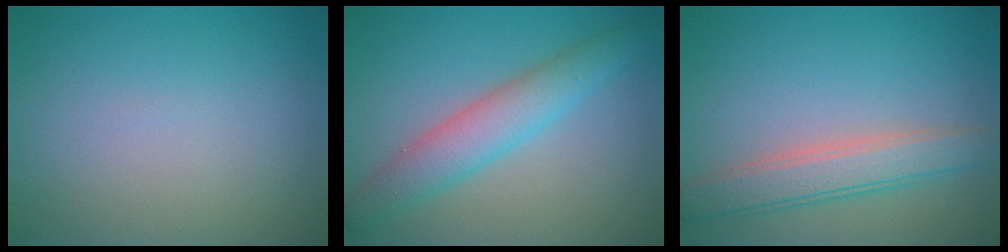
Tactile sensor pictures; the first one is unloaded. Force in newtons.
{"total": 4.4, "press": 4.4, "slide": 0.2}
{"total": 4.0, "press": 4.0, "slide": 0.3}